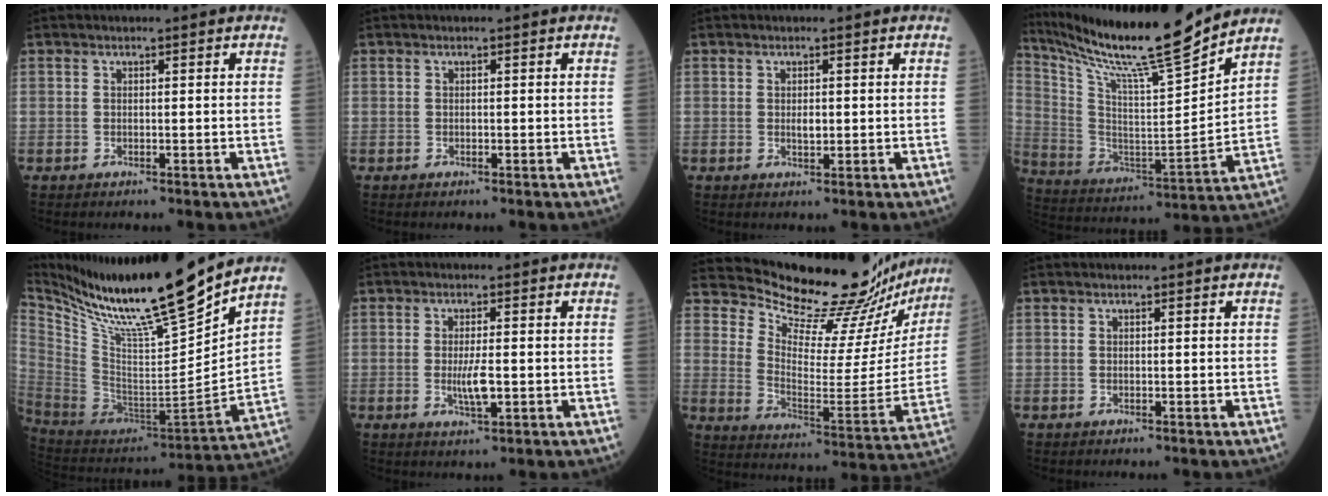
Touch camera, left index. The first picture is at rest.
{"total": 0.0}
{"total": 1.3, "force": [0.0, 0.8, 1.1], "torque": [-0.020, -0.004, 0.002]}
{"total": 20.5, "force": [18.1, -1.0, 9.5], "torque": [-0.188, -0.043, 0.309]}
{"total": 23.9, "force": [19.7, 0.1, 13.5], "torque": [-0.244, -0.045, 0.344]}
{"total": 3.7, "force": [-0.7, 0.8, 3.5], "torque": [-0.073, -0.007, -0.011]}
{"total": 23.1, "force": [22.0, 3.8, 6.0], "torque": [-0.105, -0.102, 0.287]}
{"total": 0.0}